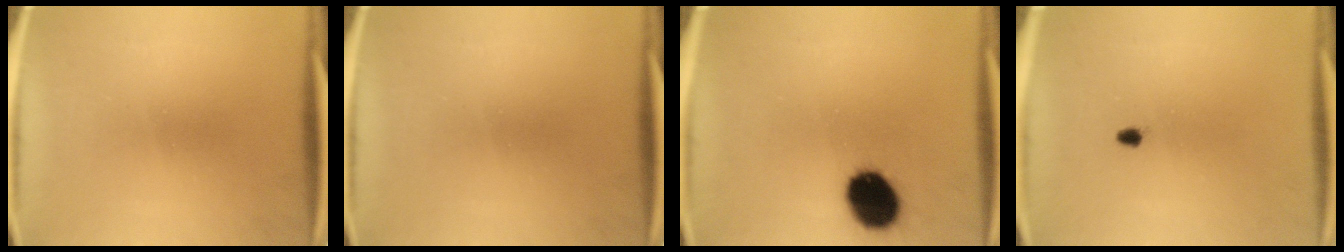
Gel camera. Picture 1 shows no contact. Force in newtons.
{"total": 0.0}
{"total": 13.5}
{"total": 0.9}